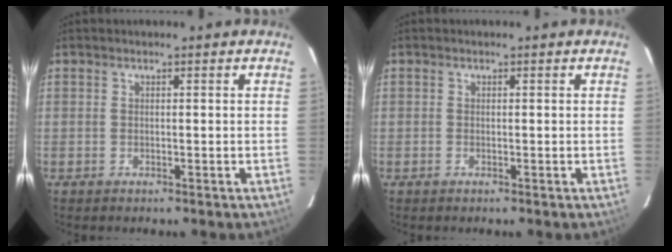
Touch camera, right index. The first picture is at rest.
{"total": 0.0}